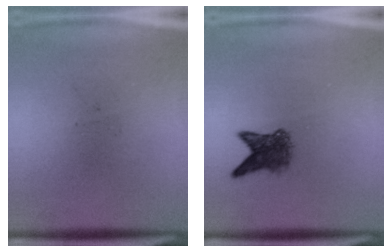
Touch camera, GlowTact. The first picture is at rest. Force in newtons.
{"total": 4.2}